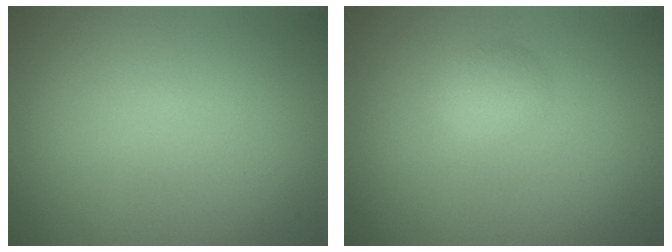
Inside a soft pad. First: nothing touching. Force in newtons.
{"total": 1.8, "press": 1.8, "slide": 0.1}